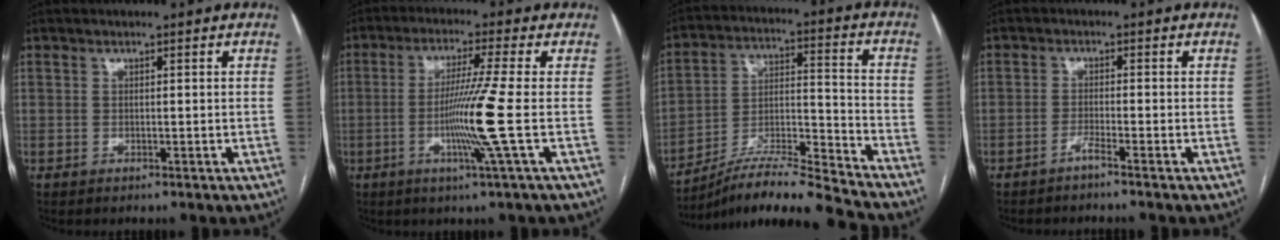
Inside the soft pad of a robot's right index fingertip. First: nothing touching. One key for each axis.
{"total": 9.0, "fx": -2.0, "fy": -2.7, "fz": 8.4, "tx": -0.160, "ty": -0.019, "tz": -0.039}
{"total": 14.1, "fx": -13.2, "fy": -1.3, "fz": 4.8, "tx": -0.079, "ty": 0.025, "tz": -0.233}
{"total": 1.8, "fx": -1.5, "fy": -0.7, "fz": 0.8, "tx": -0.017, "ty": 0.003, "tz": -0.031}